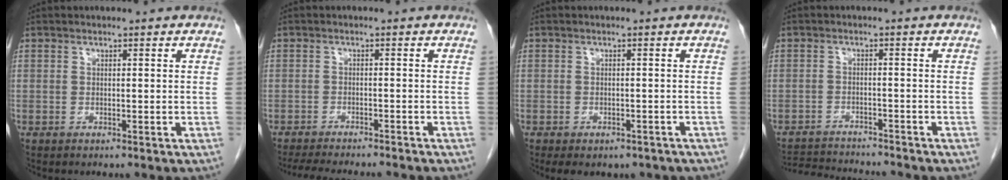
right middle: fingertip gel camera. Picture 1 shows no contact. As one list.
[{"total": 11.2, "force": [-10.1, 1.0, 4.8], "torque": [-0.064, -0.014, -0.135]}, {"total": 7.7, "force": [-5.9, 3.9, 3.1], "torque": [-0.039, 0.007, -0.064]}, {"total": 8.1, "force": [-8.0, 0.1, 1.6], "torque": [-0.025, -0.002, -0.127]}]